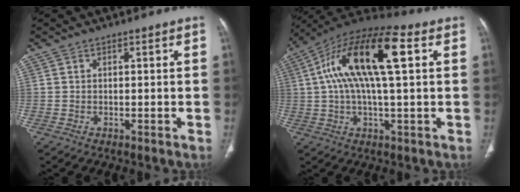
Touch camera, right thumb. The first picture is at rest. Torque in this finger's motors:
{"motor_torque": [2.42, 2.59, 1.25, -0.71, 0.32]}